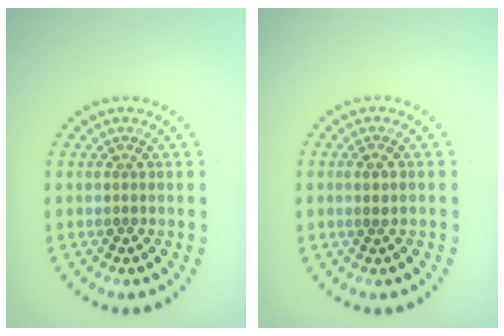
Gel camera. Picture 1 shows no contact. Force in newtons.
{"total": 0.5, "press": 0.4, "slide": 0.4}